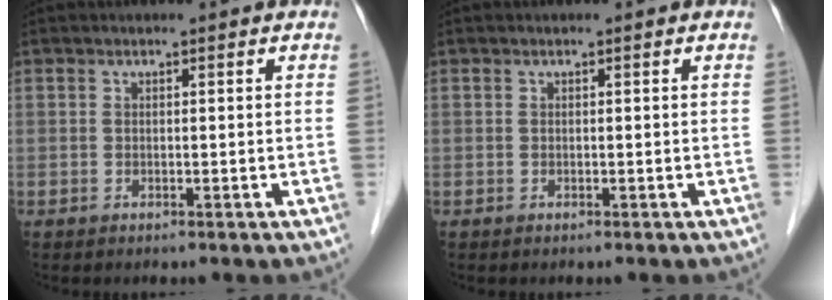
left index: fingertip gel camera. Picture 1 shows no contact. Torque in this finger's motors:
{"motor_torque": [-0.02, 0.02, 0.00, 0.00]}